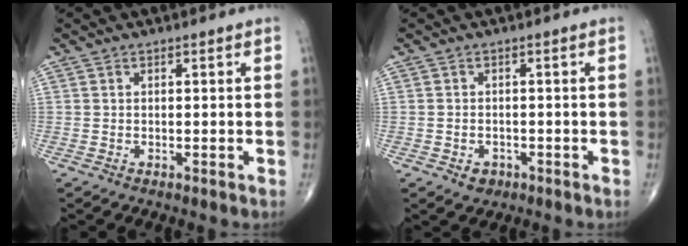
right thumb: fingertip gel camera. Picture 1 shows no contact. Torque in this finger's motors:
{"motor_torque": [-0.17, 0.18, -0.08, -0.15, 0.05]}